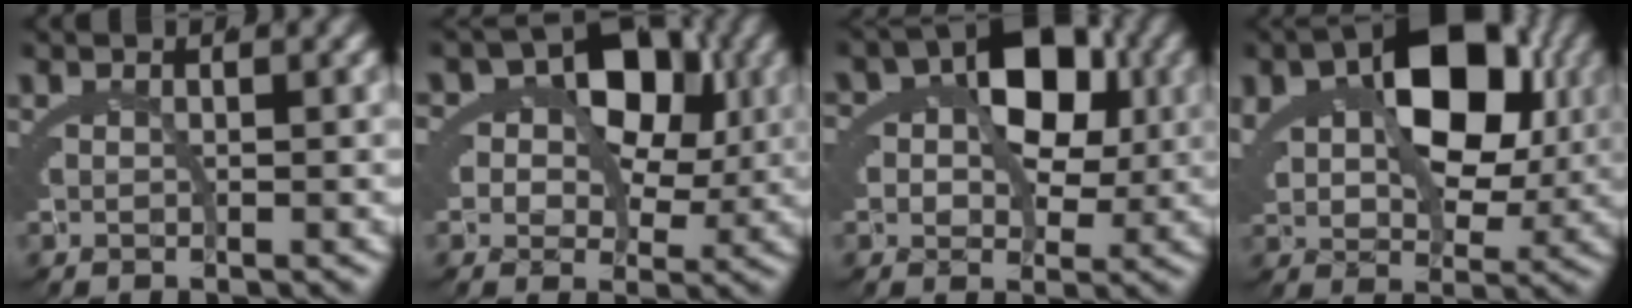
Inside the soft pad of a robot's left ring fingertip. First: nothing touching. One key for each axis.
{"total": 9.0, "fx": 1.5, "fy": 6.8, "fz": 5.7, "tx": -0.085, "ty": -0.005, "tz": 0.016}
{"total": 7.1, "fx": 1.3, "fy": 4.7, "fz": 5.1, "tx": -0.077, "ty": 0.001, "tz": 0.016}
{"total": 9.8, "fx": 3.1, "fy": 5.9, "fz": 7.1, "tx": -0.132, "ty": -0.007, "tz": 0.058}